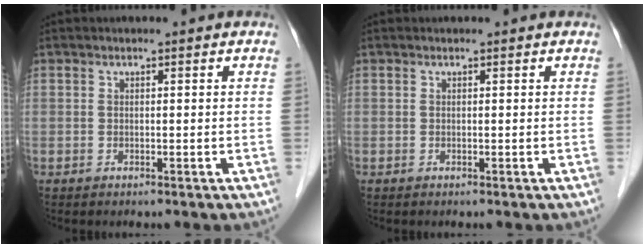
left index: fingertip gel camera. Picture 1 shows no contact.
{"total": 0.0}